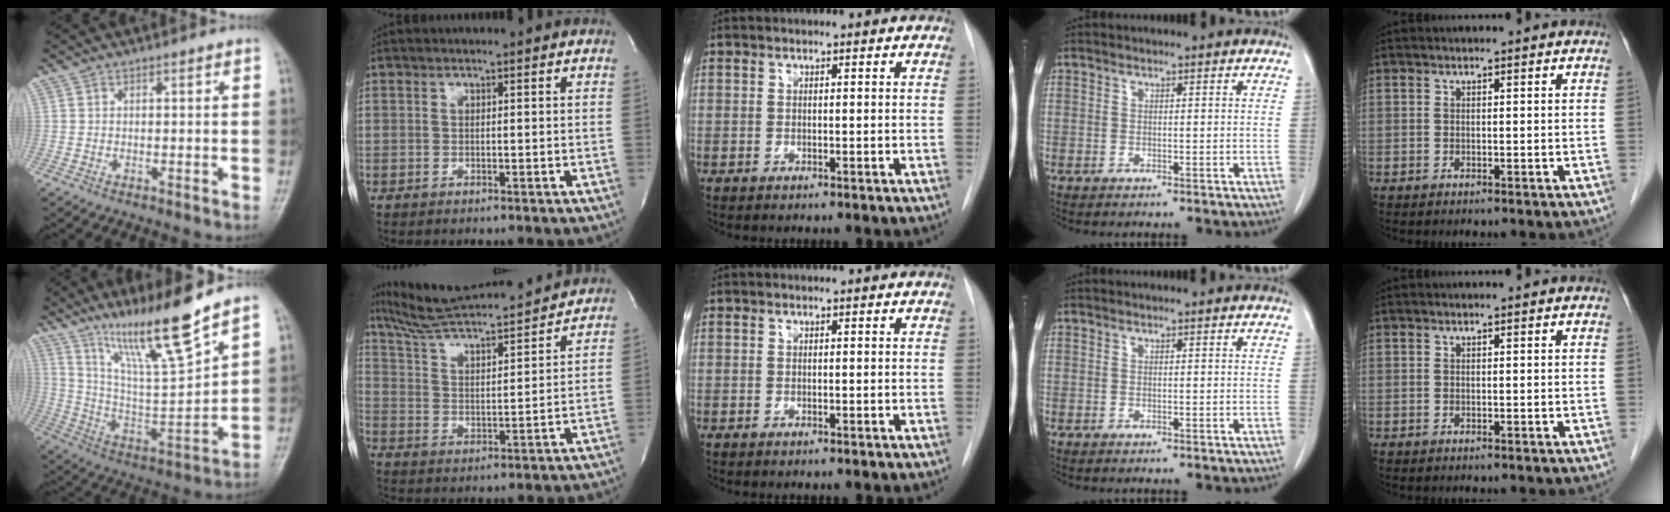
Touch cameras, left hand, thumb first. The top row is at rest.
{"thumb": {"total": 17.3, "force": [12.4, 1.5, 12.0], "torque": [-0.192, -0.073, 0.230]}, "index": {"total": 17.2, "force": [16.3, 0.3, 5.4], "torque": [-0.101, 0.000, 0.255]}}